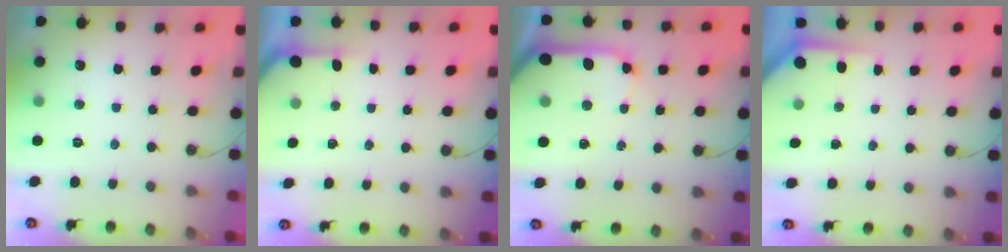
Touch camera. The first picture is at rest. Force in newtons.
{"total": 1.4, "press": 1.4, "slide": 0.2}
{"total": 14.9, "press": 14.7, "slide": 1.9}
{"total": 3.1, "press": 3.0, "slide": 0.3}